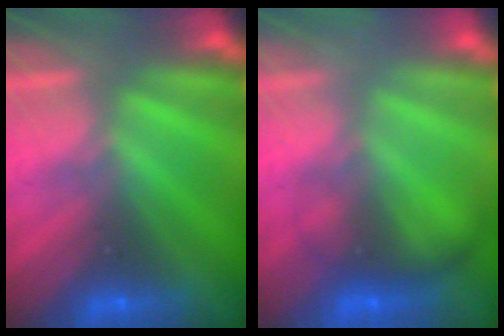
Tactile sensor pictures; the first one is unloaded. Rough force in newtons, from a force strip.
{"total": 2.1}